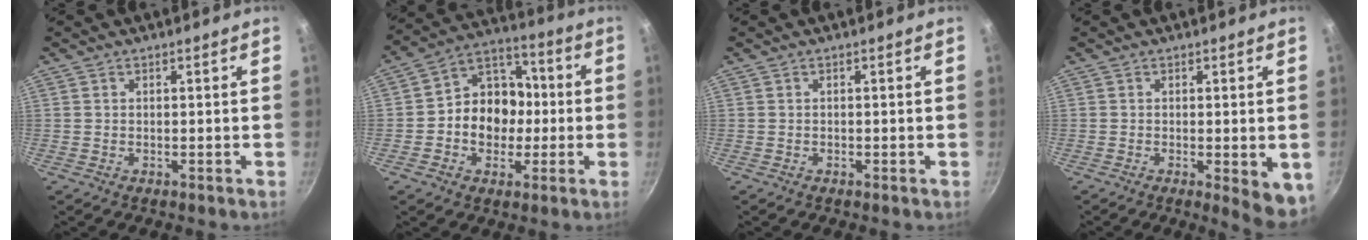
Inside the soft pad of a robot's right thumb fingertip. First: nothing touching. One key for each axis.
{"total": 13.2, "fx": -1.2, "fy": 11.0, "fz": 7.3, "tx": -0.067, "ty": 0.033, "tz": -0.037}
{"total": 0.0}
{"total": 6.3, "fx": -1.4, "fy": 1.8, "fz": 5.8, "tx": -0.059, "ty": -0.008, "tz": -0.014}